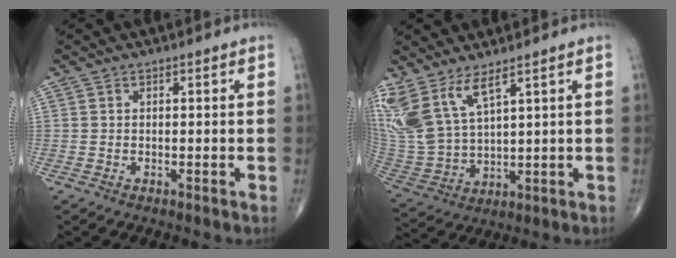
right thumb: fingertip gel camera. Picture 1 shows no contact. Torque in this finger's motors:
{"motor_torque": [-0.20, 0.69, 1.02, 0.90, 0.15]}